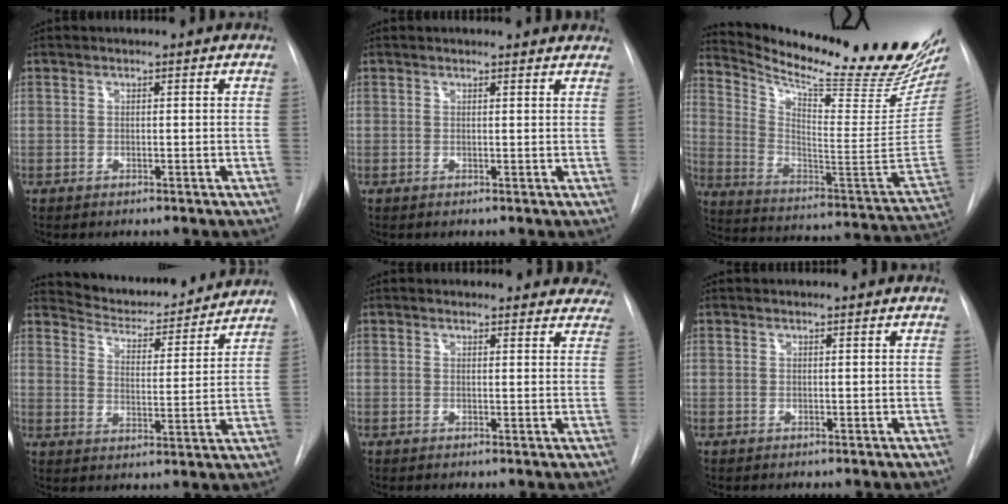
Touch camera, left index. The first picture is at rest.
{"total": 4.3, "force": [4.2, 0.6, 0.8], "torque": [-0.008, -0.002, 0.029]}
{"total": 28.1, "force": [24.2, 1.9, 14.2], "torque": [-0.234, -0.108, 0.338]}
{"total": 13.7, "force": [13.2, 2.5, 2.8], "torque": [-0.034, -0.019, 0.181]}
{"total": 13.2, "force": [12.5, 3.9, 2.1], "torque": [0.007, -0.020, 0.115]}
{"total": 1.2, "force": [1.2, -0.1, 0.1], "torque": [-0.009, 0.005, 0.013]}